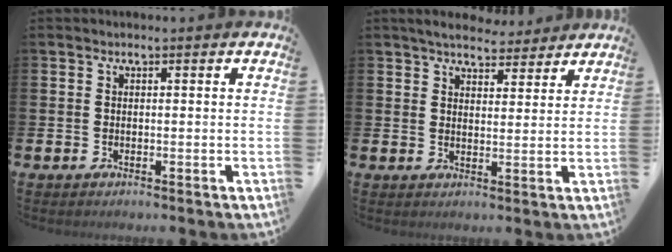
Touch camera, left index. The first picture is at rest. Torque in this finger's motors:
{"motor_torque": [1.04, -1.09, 0.14, 0.09]}